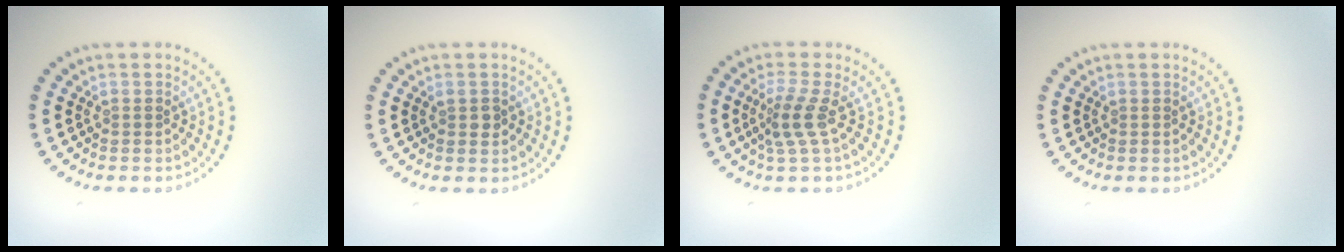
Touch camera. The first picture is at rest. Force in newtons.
{"total": 1.0, "press": 1.0, "slide": 0.2}
{"total": 2.6, "press": 1.9, "slide": 1.8}
{"total": 0.0}